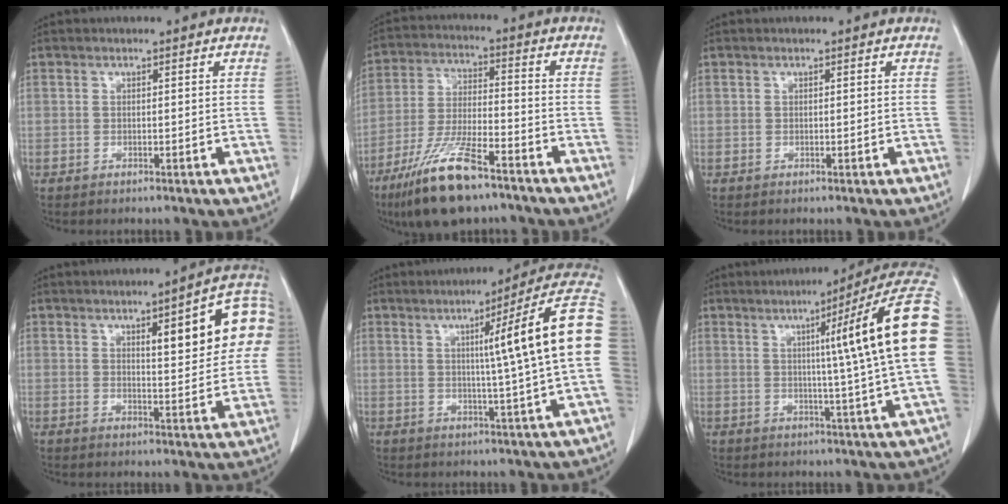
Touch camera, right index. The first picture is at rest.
{"total": 13.9, "force": [-9.4, 2.9, 9.9], "torque": [-0.201, -0.027, -0.169]}
{"total": 0.0}
{"total": 12.7, "force": [3.5, 2.7, 11.9], "torque": [-0.147, 0.024, 0.040]}
{"total": 15.7, "force": [2.1, -1.8, 15.5], "torque": [-0.198, 0.020, 0.017]}
{"total": 17.1, "force": [3.0, -2.1, 16.7], "torque": [-0.207, 0.016, 0.026]}